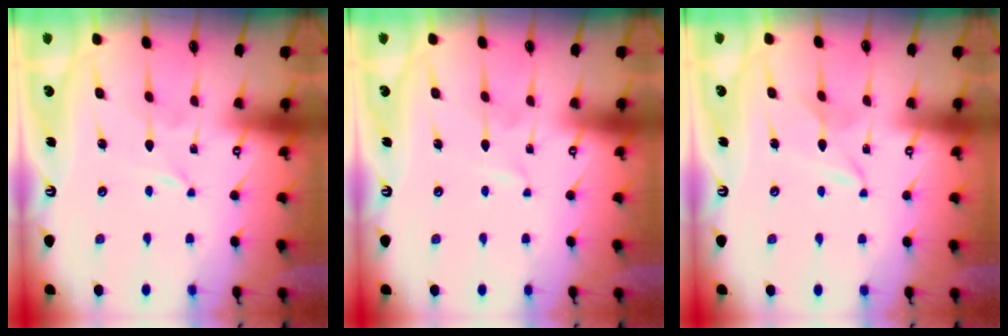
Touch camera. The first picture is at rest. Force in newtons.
{"total": 0.7, "press": 0.7, "slide": 0.1}
{"total": 2.3, "press": 2.3, "slide": 0.2}